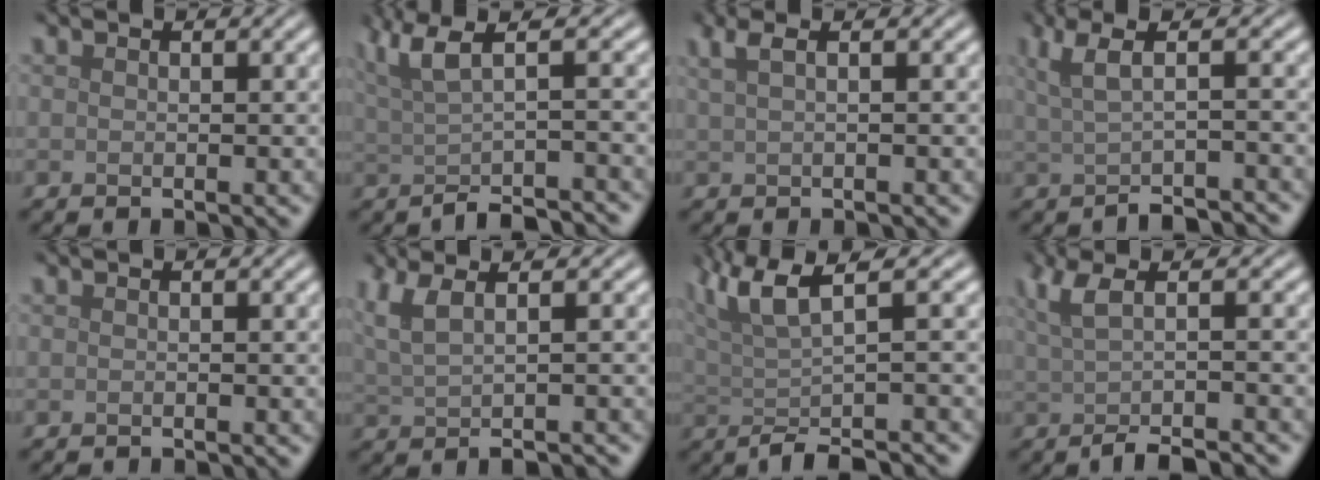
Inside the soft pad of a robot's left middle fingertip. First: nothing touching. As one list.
[{"total": 6.0, "force": [-0.3, 2.0, 5.7], "torque": [-0.077, -0.001, -0.009]}, {"total": 2.8, "force": [1.4, 1.0, 2.2], "torque": [-0.032, 0.006, 0.014]}, {"total": 4.2, "force": [-0.3, 1.4, 3.9], "torque": [-0.057, -0.001, -0.010]}, {"total": 1.0, "force": [-1.0, 0.1, 0.2], "torque": [0.005, -0.004, -0.016]}, {"total": 4.5, "force": [1.1, 1.8, 4.0], "torque": [-0.057, 0.008, 0.024]}, {"total": 7.0, "force": [0.8, 1.9, 6.7], "torque": [-0.096, 0.011, 0.010]}, {"total": 4.8, "force": [-0.7, 1.4, 4.6], "torque": [-0.066, -0.002, -0.017]}]